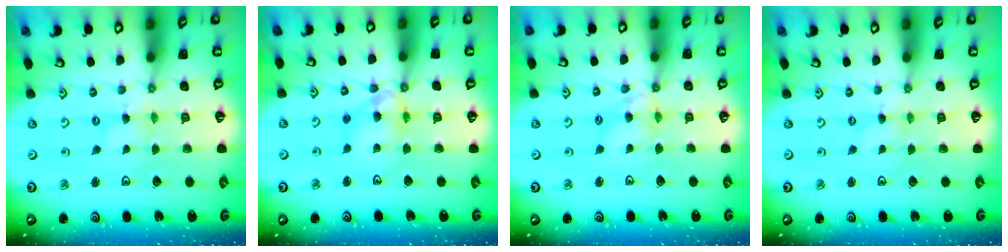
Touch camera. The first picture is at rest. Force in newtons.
{"total": 10.9, "press": 10.9, "slide": 0.8}
{"total": 6.7, "press": 6.7, "slide": 0.6}
{"total": 0.0}